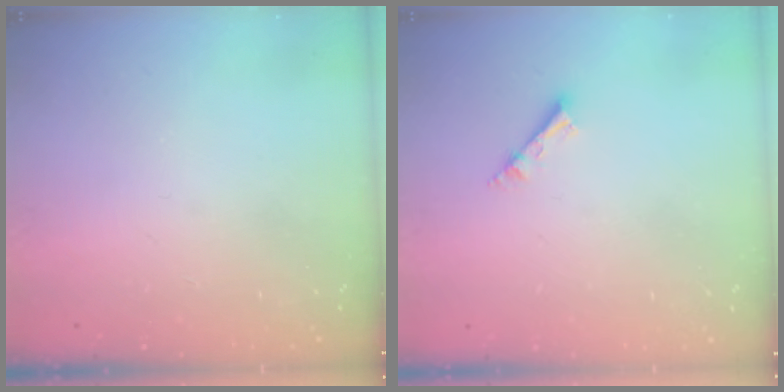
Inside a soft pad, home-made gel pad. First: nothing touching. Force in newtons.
{"total": 2.5, "press": 2.5, "slide": 0.1}